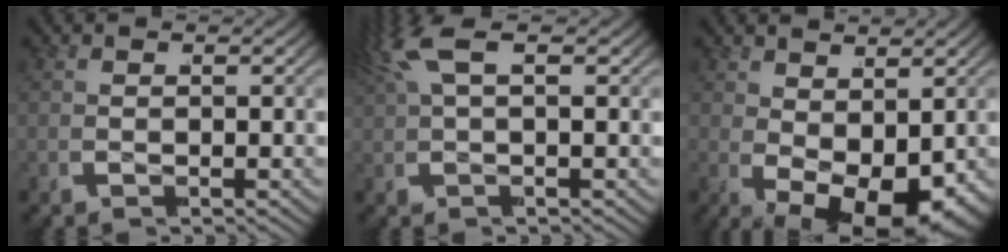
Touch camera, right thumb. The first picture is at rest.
{"total": 2.7, "force": [1.5, 0.3, 2.3], "torque": [-0.048, 0.021, 0.022]}
{"total": 10.7, "force": [-3.4, 6.6, 7.8], "torque": [-0.139, -0.043, -0.039]}